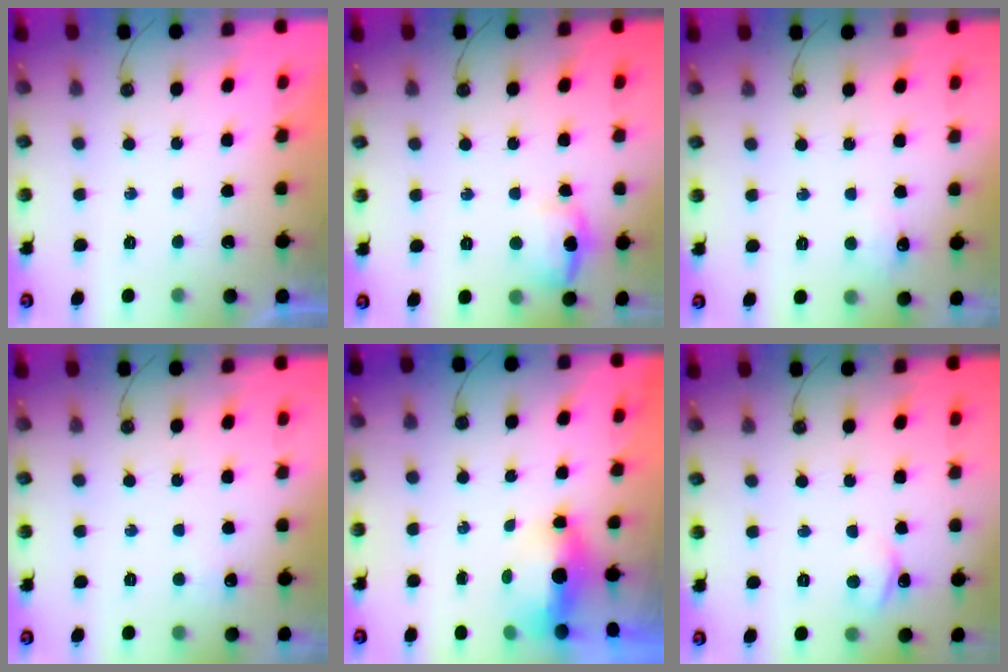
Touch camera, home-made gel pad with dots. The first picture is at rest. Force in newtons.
{"total": 11.1, "press": 10.5, "slide": 3.7}
{"total": 6.3, "press": 6.3, "slide": 0.8}
{"total": 3.9, "press": 3.8, "slide": 0.9}
{"total": 14.5, "press": 7.0, "slide": 12.7}
{"total": 3.0, "press": 3.0, "slide": 0.4}